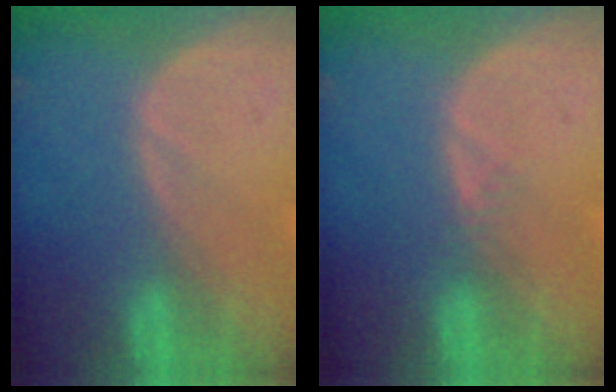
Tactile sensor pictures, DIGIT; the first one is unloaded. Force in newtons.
{"total": 1.2, "press": 1.0, "slide": 0.6}